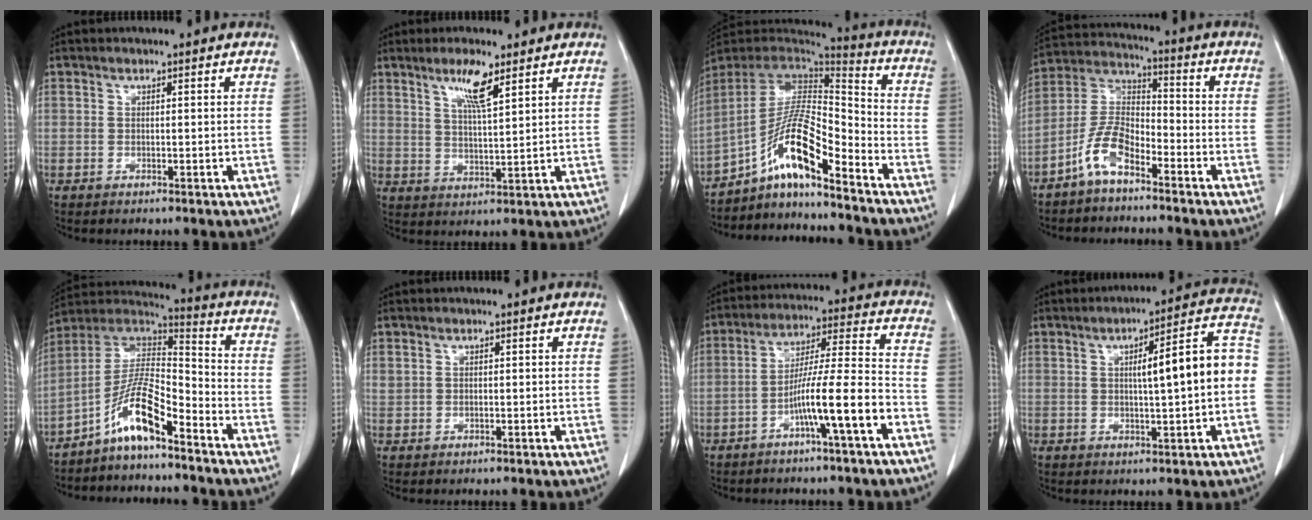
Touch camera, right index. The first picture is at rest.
{"total": 6.0, "force": [3.7, 0.4, 4.8], "torque": [-0.090, -0.003, 0.068]}
{"total": 13.4, "force": [-8.8, 1.6, 10.0], "torque": [-0.180, 0.017, -0.158]}
{"total": 8.2, "force": [-5.3, 3.1, 5.5], "torque": [-0.127, 0.013, -0.112]}
{"total": 10.7, "force": [-6.8, 2.0, 8.0], "torque": [-0.161, 0.020, -0.130]}
{"total": 0.7, "force": [0.6, 0.3, 0.1], "torque": [0.001, 0.007, 0.010]}
{"total": 11.0, "force": [-5.1, -0.6, 9.7], "torque": [-0.174, 0.014, -0.087]}
{"total": 11.7, "force": [0.2, 1.0, 11.7], "torque": [-0.154, 0.031, 0.000]}